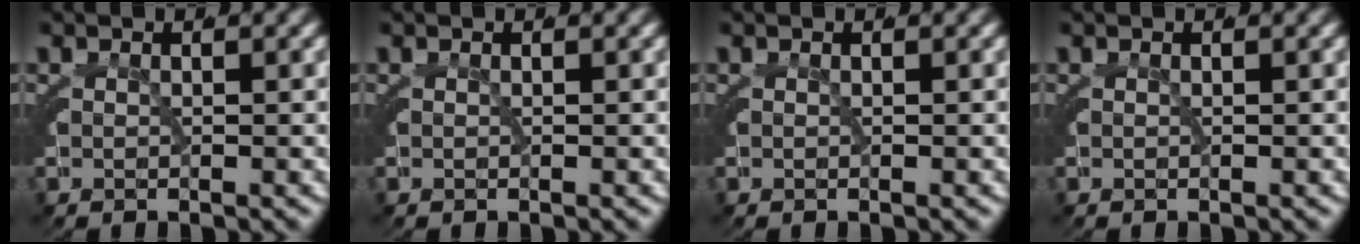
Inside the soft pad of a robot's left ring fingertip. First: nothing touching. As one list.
[{"total": 0.0}, {"total": 0.0}, {"total": 0.0}]